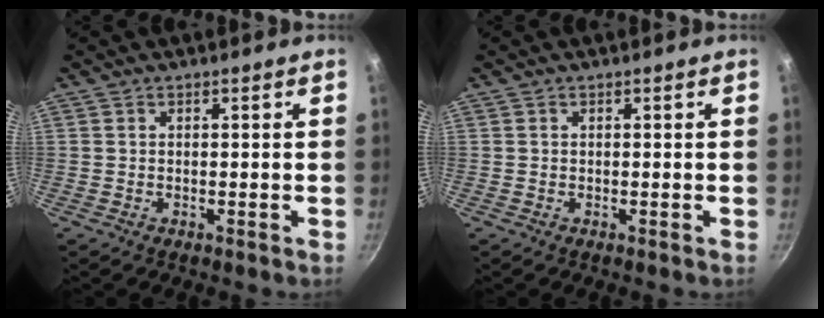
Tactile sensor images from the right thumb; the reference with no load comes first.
{"total": 0.0}